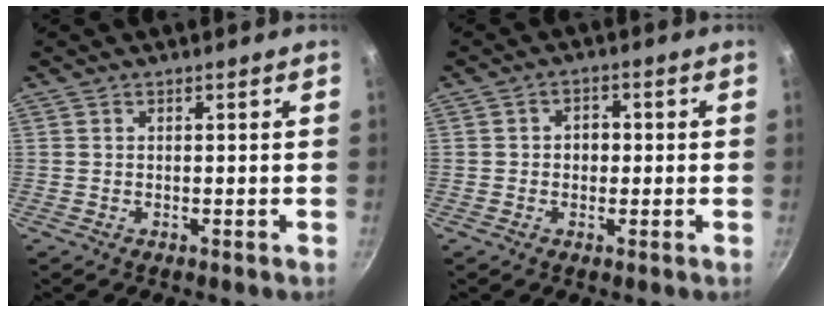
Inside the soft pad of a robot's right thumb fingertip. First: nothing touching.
{"total": 3.4, "force": [-0.1, 2.8, 1.9], "torque": [-0.008, 0.009, -0.005]}